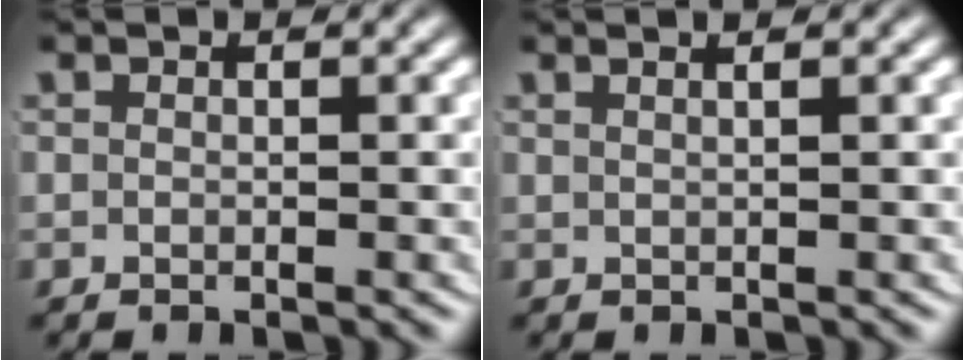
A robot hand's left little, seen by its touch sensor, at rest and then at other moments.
{"total": 2.1, "force": [1.2, 0.1, 1.7], "torque": [-0.016, 0.011, 0.018]}